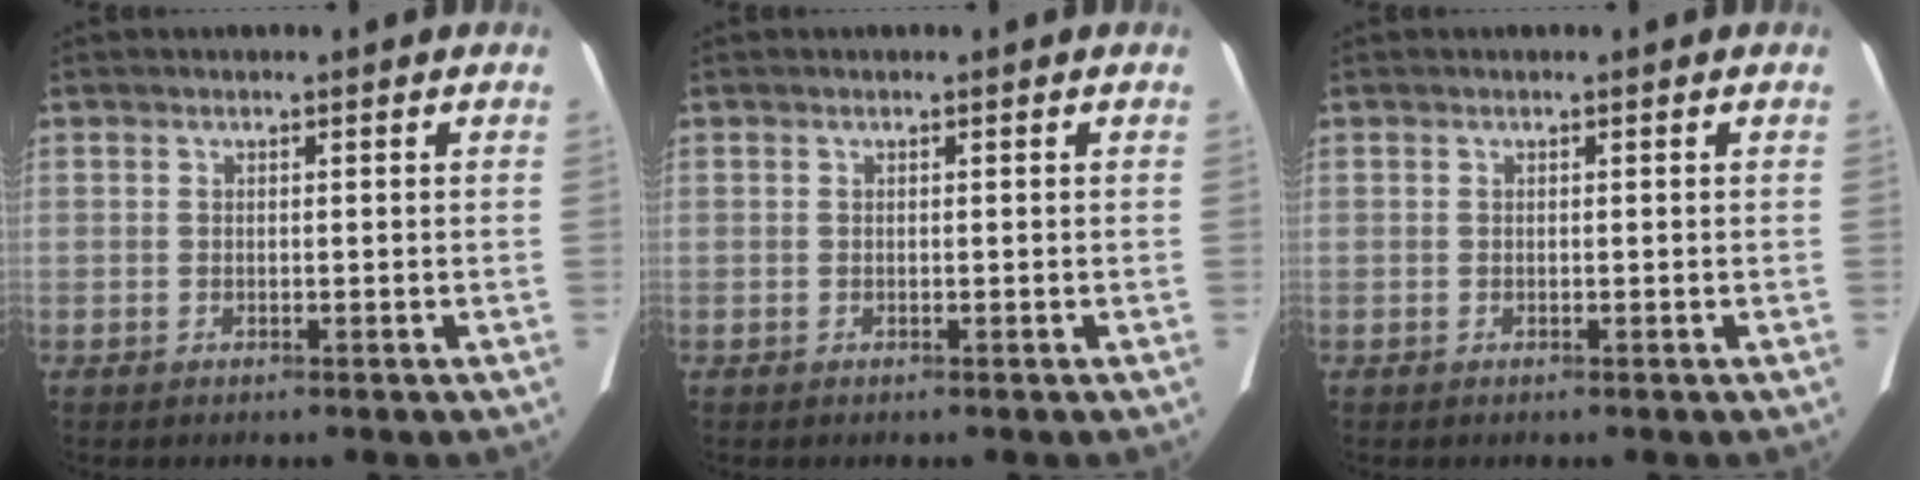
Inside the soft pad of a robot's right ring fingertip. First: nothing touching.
{"total": 0.0}
{"total": 0.0}